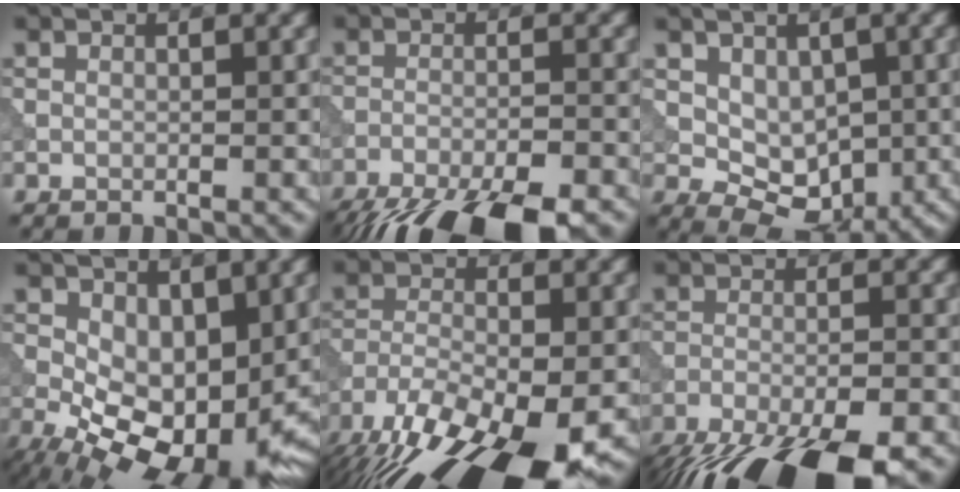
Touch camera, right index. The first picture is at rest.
{"total": 11.9, "force": [-10.1, 3.2, 5.4], "torque": [-0.098, -0.048, -0.146]}
{"total": 4.7, "force": [0.2, 3.4, 3.3], "torque": [-0.047, -0.011, 0.014]}
{"total": 8.4, "force": [-1.8, 4.7, 6.7], "torque": [-0.117, -0.020, -0.027]}
{"total": 14.8, "force": [-10.1, 5.3, 9.3], "torque": [-0.169, -0.041, -0.162]}
{"total": 13.6, "force": [-11.3, 4.0, 6.5], "torque": [-0.113, -0.053, -0.157]}